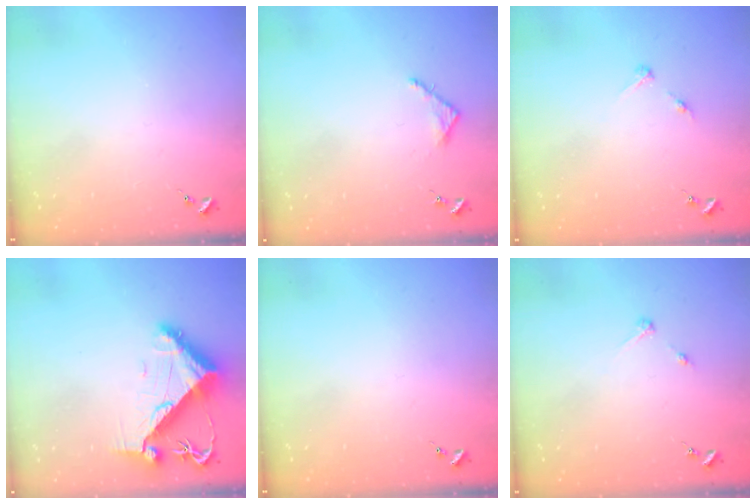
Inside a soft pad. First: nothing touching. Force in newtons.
{"total": 3.5, "press": 3.5, "slide": 0.3}
{"total": 3.2, "press": 3.1, "slide": 0.4}
{"total": 10.3, "press": 10.2, "slide": 1.5}
{"total": 0.0}
{"total": 2.7, "press": 2.7, "slide": 0.3}